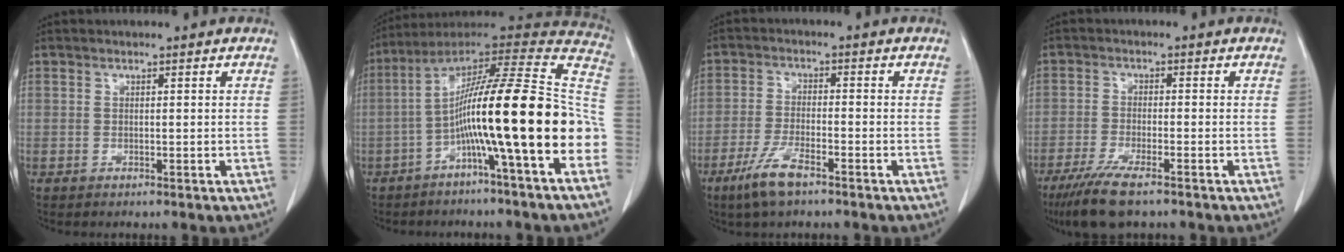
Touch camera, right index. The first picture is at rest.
{"total": 23.8, "force": [-5.9, -0.2, 23.0], "torque": [-0.322, 0.019, -0.106]}
{"total": 6.3, "force": [-4.3, 1.2, 4.5], "torque": [-0.101, -0.009, -0.079]}
{"total": 8.0, "force": [-5.8, 1.1, 5.4], "torque": [-0.097, -0.020, -0.096]}